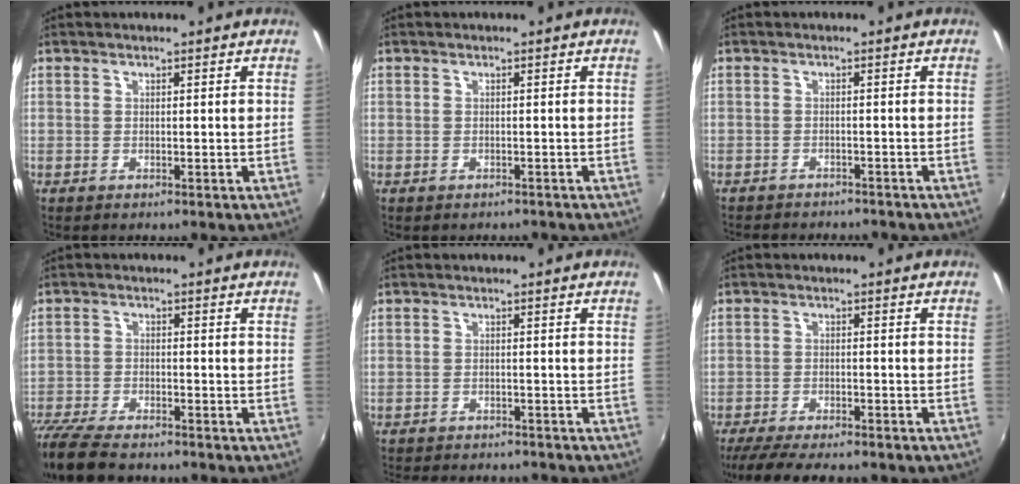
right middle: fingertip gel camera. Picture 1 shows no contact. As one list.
[{"total": 1.6, "force": [-1.4, 0.7, 0.5], "torque": [-0.012, -0.006, -0.016]}, {"total": 7.7, "force": [-7.0, 1.9, 2.5], "torque": [-0.063, -0.015, -0.099]}, {"total": 12.3, "force": [-10.3, 3.4, 5.8], "torque": [-0.150, -0.038, -0.188]}, {"total": 9.2, "force": [-8.3, 2.3, 3.1], "torque": [-0.077, -0.016, -0.119]}, {"total": 13.1, "force": [-10.9, 2.9, 6.6], "torque": [-0.139, -0.033, -0.166]}]